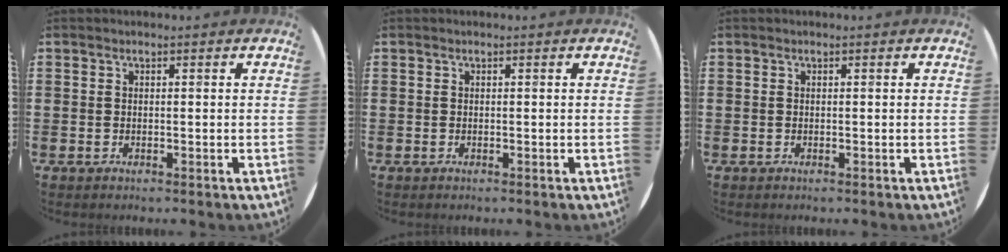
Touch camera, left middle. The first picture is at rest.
{"total": 0.0}
{"total": 0.0}